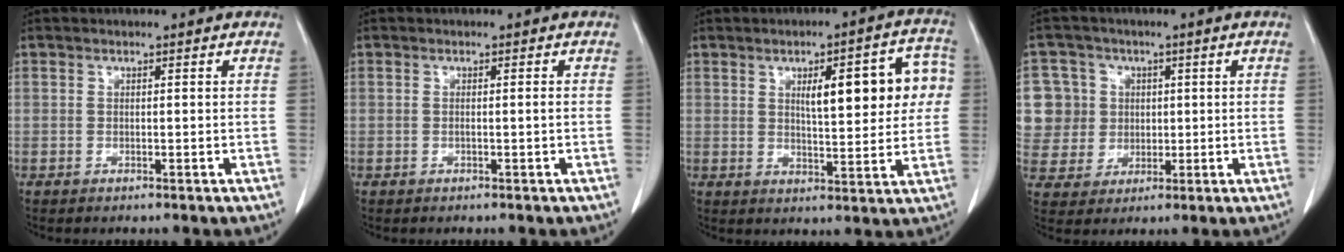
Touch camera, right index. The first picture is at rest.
{"total": 0.8, "force": [-0.2, -0.2, 0.8], "torque": [-0.013, -0.001, -0.001]}
{"total": 12.2, "force": [2.6, 3.4, 11.5], "torque": [-0.144, 0.031, 0.035]}
{"total": 9.9, "force": [1.9, 9.6, 1.2], "torque": [-0.038, 0.033, 0.050]}